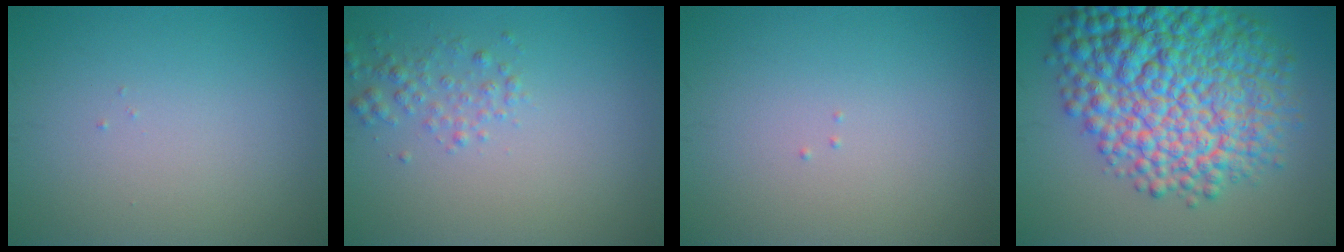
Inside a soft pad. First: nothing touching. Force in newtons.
{"total": 1.8, "press": 1.8, "slide": 0.1}
{"total": 0.0}
{"total": 13.9, "press": 13.9, "slide": 0.4}